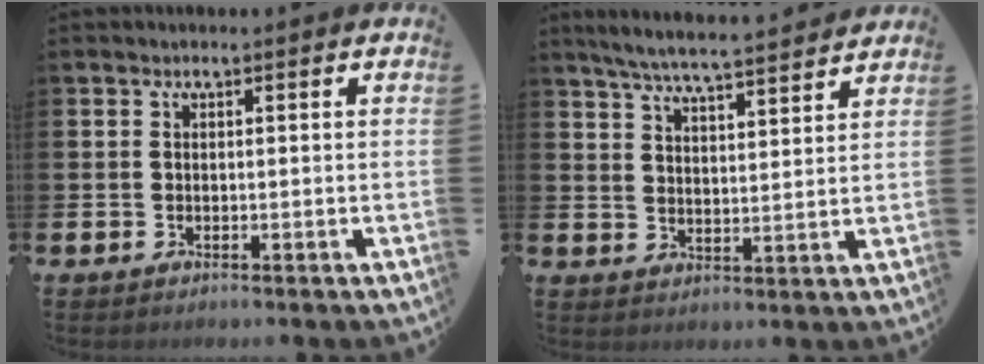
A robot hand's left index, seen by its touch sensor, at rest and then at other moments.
{"total": 6.1, "force": [5.8, 0.0, 1.7], "torque": [-0.048, -0.036, 0.100]}